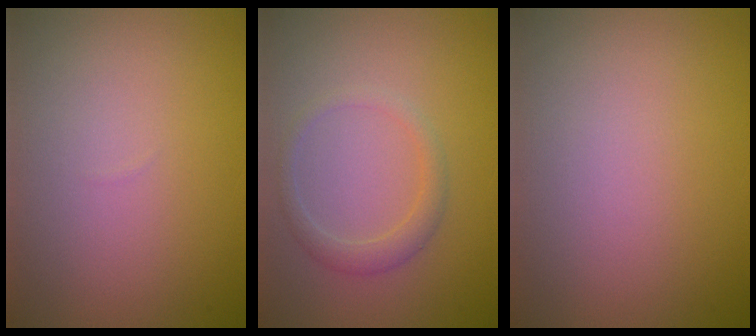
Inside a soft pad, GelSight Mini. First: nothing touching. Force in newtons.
{"total": 1.8, "press": 1.8, "slide": 0.1}
{"total": 0.0}